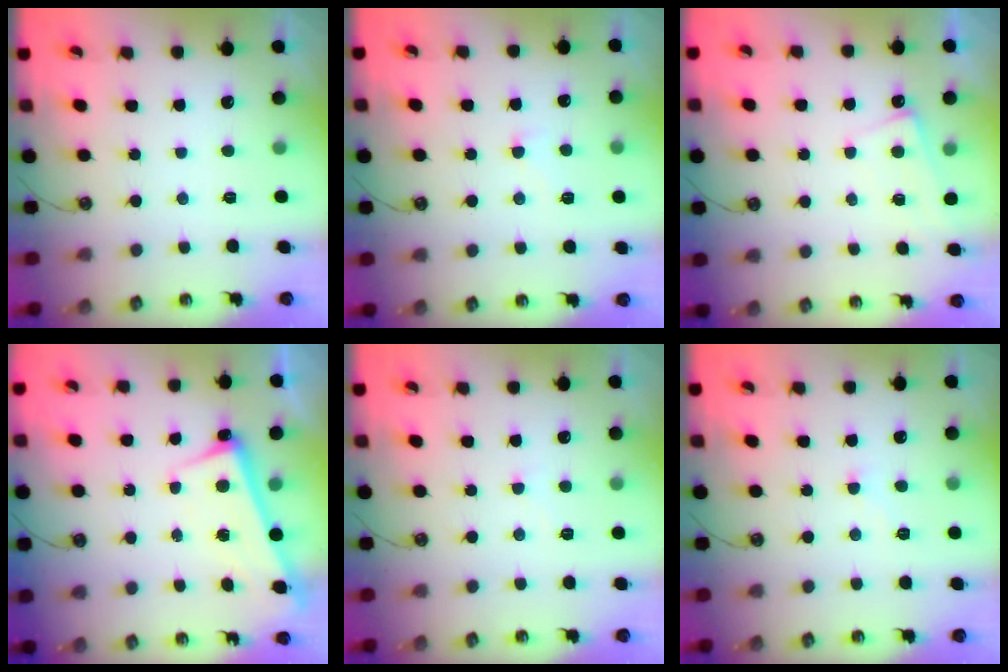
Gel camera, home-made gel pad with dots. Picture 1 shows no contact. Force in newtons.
{"total": 3.4, "press": 3.3, "slide": 0.6}
{"total": 1.5, "press": 1.5, "slide": 0.3}
{"total": 2.7, "press": 2.5, "slide": 0.9}
{"total": 1.0, "press": 0.9, "slide": 0.4}
{"total": 0.5, "press": 0.1, "slide": 0.5}